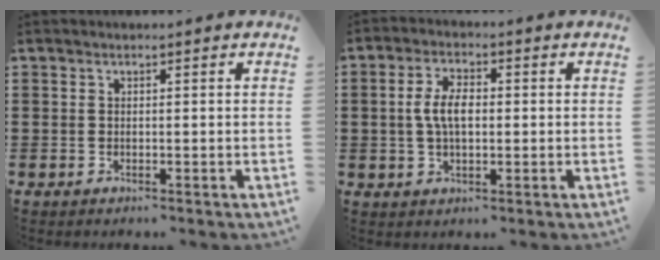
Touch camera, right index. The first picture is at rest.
{"total": 5.5, "force": [0.1, 2.7, 4.8], "torque": [-0.108, 0.004, -0.005]}